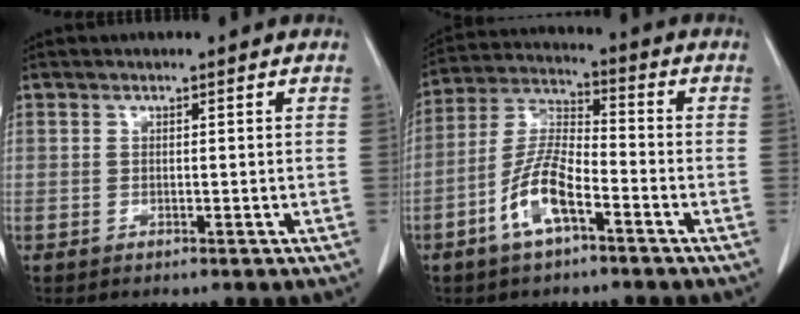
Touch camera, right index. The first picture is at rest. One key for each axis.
{"total": 9.2, "fx": -4.3, "fy": 2.7, "fz": 7.6, "tx": -0.165, "ty": 0.006, "tz": -0.083}